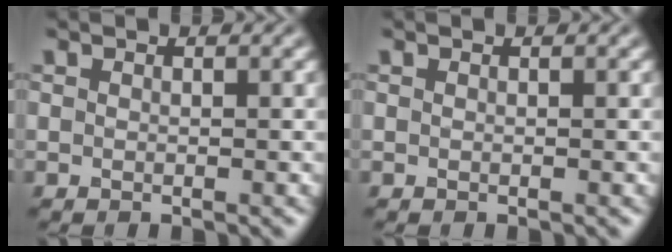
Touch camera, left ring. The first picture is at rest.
{"total": 0.0}